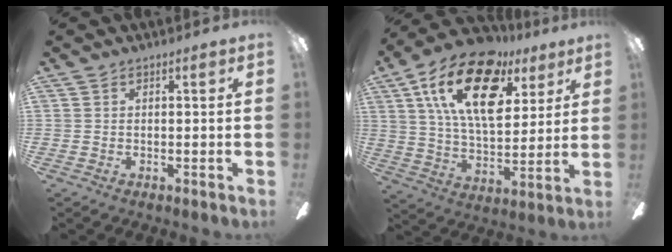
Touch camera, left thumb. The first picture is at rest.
{"total": 22.7, "force": [11.2, 11.8, 15.9], "torque": [-0.285, -0.033, 0.189]}